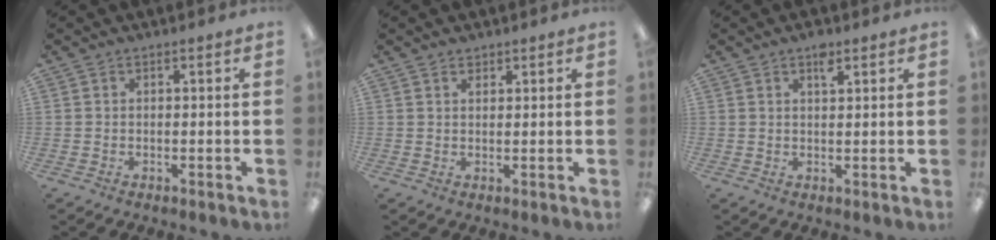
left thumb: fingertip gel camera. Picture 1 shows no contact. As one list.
[{"total": 1.3, "force": [1.2, 0.5, 0.2], "torque": [0.003, -0.005, 0.021]}, {"total": 2.7, "force": [1.8, 0.9, 1.7], "torque": [-0.022, -0.005, 0.030]}]